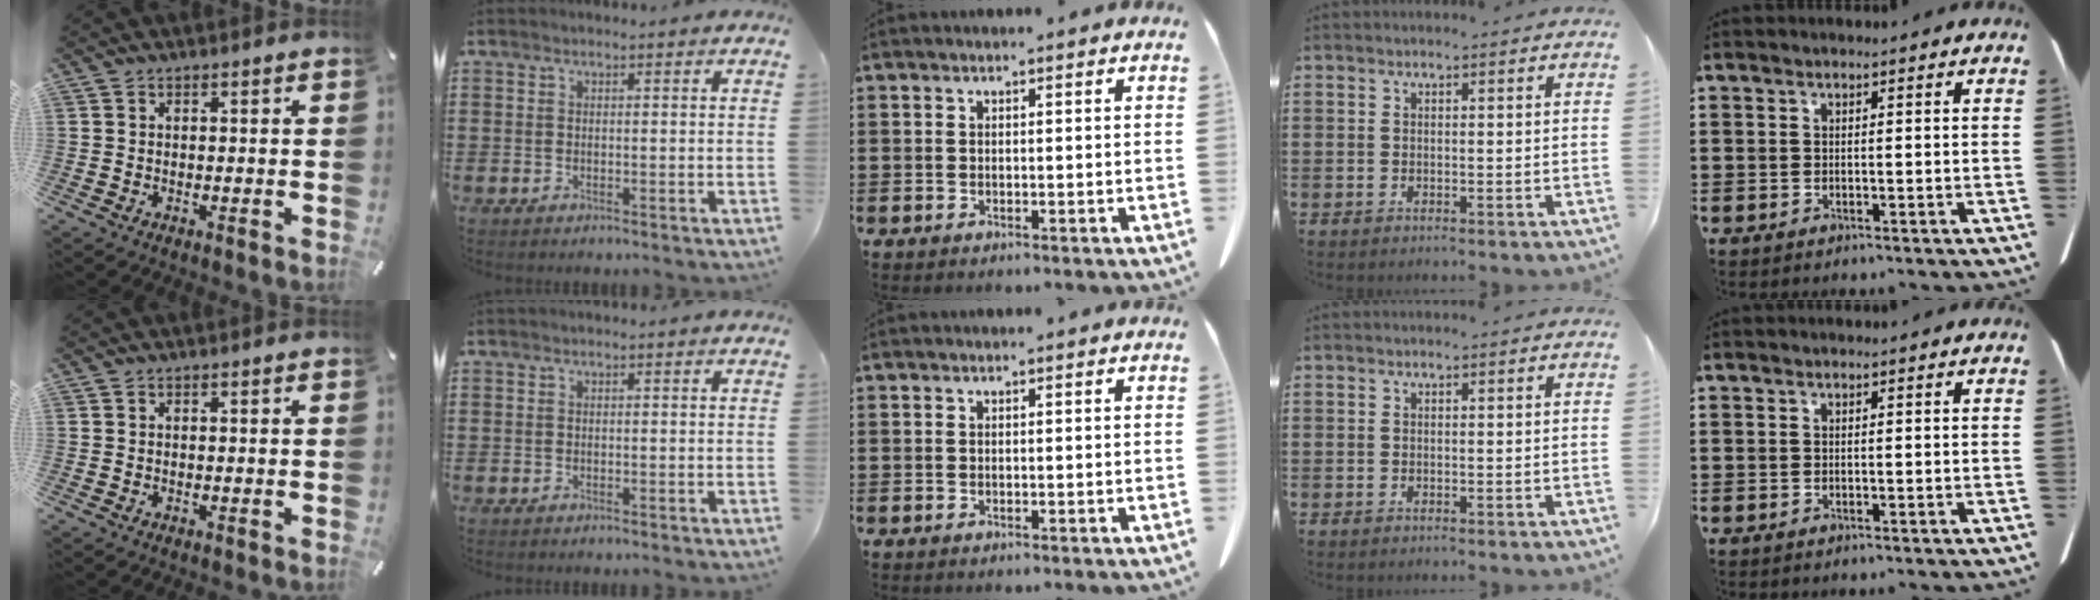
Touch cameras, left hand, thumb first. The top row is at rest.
{}